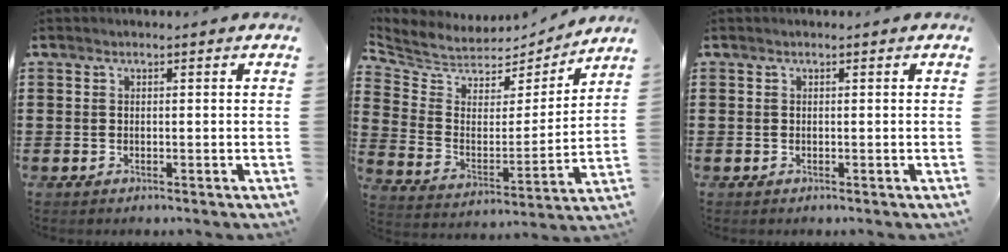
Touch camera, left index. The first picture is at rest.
{"total": 5.2, "force": [4.8, 2.0, 0.1], "torque": [-0.041, -0.043, 0.078]}
{"total": 0.0}